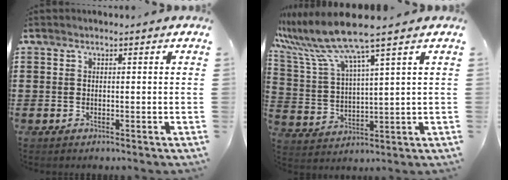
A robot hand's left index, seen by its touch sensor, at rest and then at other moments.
{"total": 8.9, "force": [7.3, -0.2, 5.1], "torque": [-0.135, -0.040, 0.122]}